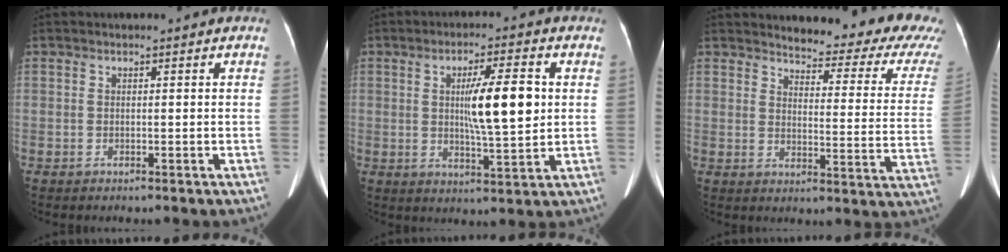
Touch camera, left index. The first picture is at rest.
{"total": 9.5, "force": [1.4, 1.2, 9.4], "torque": [-0.153, -0.001, 0.025]}
{"total": 17.4, "force": [15.9, 2.4, 6.5], "torque": [-0.067, -0.079, 0.165]}